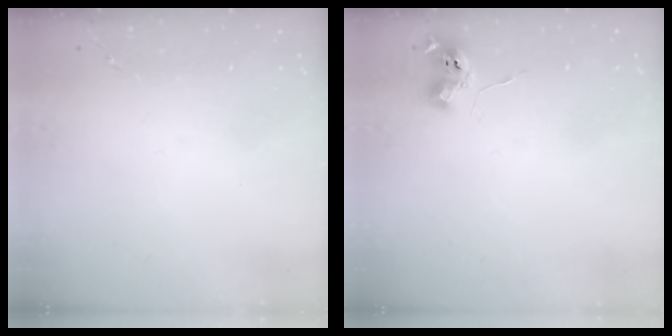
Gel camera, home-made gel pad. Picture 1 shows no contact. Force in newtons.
{"total": 6.2, "press": 6.1, "slide": 0.8}